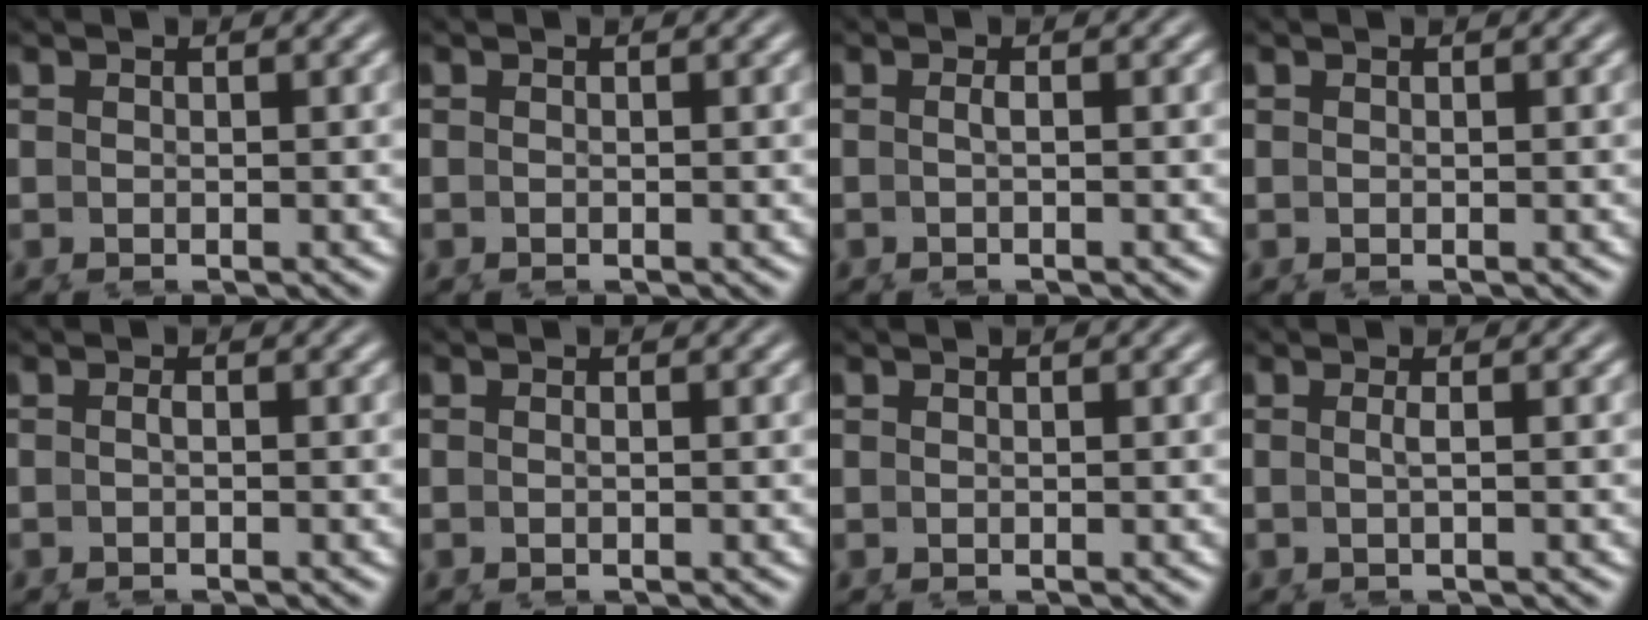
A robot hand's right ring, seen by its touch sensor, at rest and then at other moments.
{"total": 0.0}
{"total": 1.0, "force": [-0.4, -0.2, 0.9], "torque": [-0.018, -0.003, -0.005]}
{"total": 0.0}
{"total": 0.7, "force": [-0.3, -0.1, 0.6], "torque": [-0.009, 0.000, -0.006]}
{"total": 0.5, "force": [-0.2, 0.2, 0.5], "torque": [-0.010, 0.001, -0.003]}
{"total": 0.0}
{"total": 1.2, "force": [-0.3, -0.4, 1.1], "torque": [-0.024, -0.003, -0.002]}